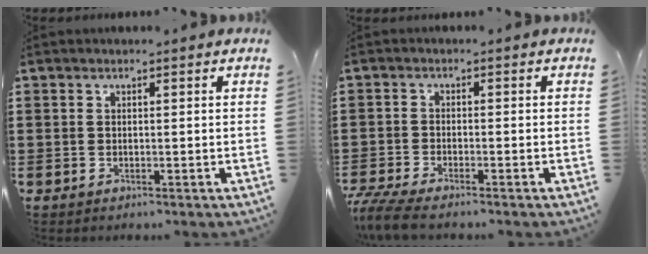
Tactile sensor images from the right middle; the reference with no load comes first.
{"total": 3.7, "force": [-3.3, 0.1, 1.7], "torque": [-0.050, -0.015, -0.068]}